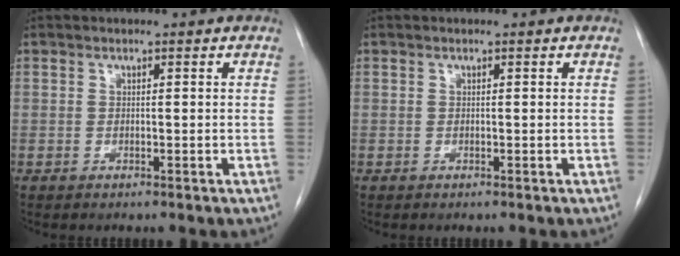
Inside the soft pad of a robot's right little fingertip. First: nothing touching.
{"total": 0.0}